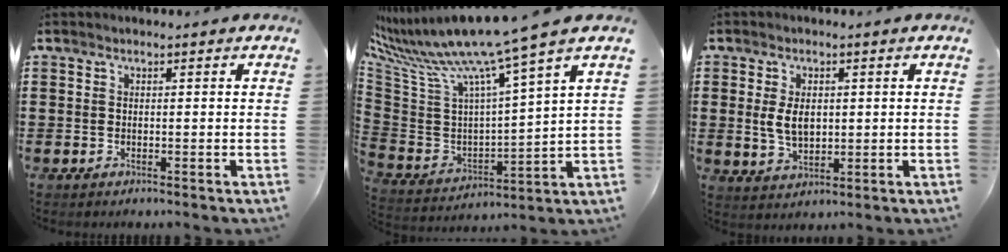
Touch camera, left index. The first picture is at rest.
{"total": 10.8, "force": [8.7, -0.9, 6.3], "torque": [-0.158, -0.069, 0.138]}
{"total": 4.8, "force": [0.5, 2.8, 3.8], "torque": [-0.078, 0.004, 0.005]}